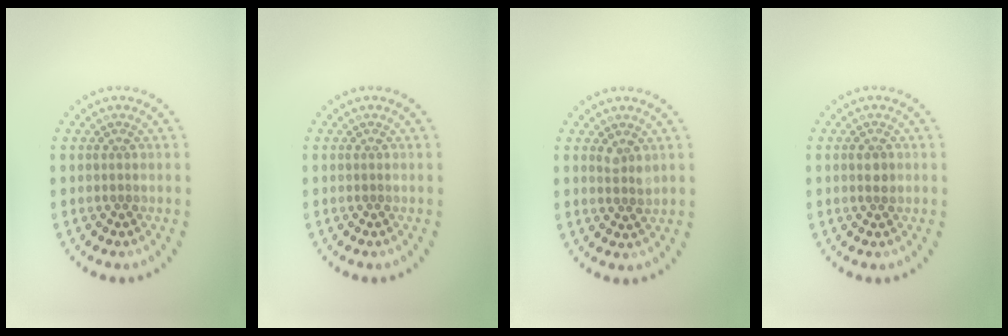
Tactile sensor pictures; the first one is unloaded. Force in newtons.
{"total": 0.0}
{"total": 1.3, "press": 1.1, "slide": 0.6}
{"total": 1.2, "press": 1.2, "slide": 0.1}